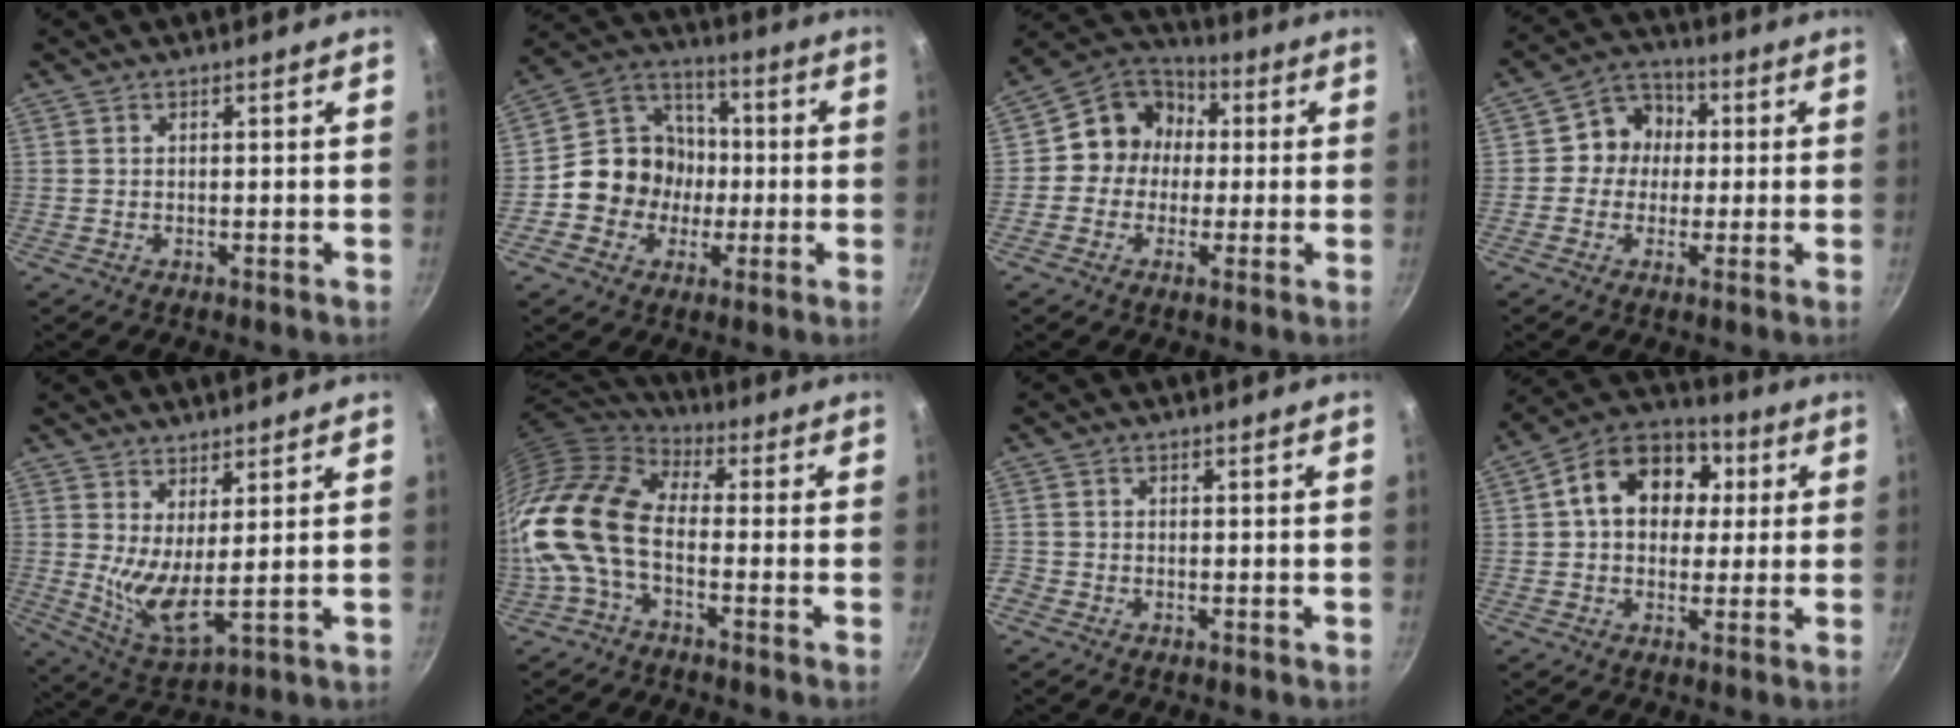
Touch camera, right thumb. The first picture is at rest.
{"total": 12.9, "force": [-2.1, 11.7, 5.0], "torque": [-0.045, 0.034, -0.053]}
{"total": 10.6, "force": [0.5, 9.7, 4.3], "torque": [-0.029, 0.025, -0.016]}
{"total": 7.9, "force": [0.4, 7.4, 2.8], "torque": [-0.001, 0.017, -0.014]}
{"total": 8.5, "force": [3.2, 2.5, 7.5], "torque": [-0.139, -0.050, 0.060]}
{"total": 17.0, "force": [-3.2, 9.6, 13.7], "torque": [-0.271, 0.029, -0.084]}
{"total": 1.5, "force": [-0.8, 1.1, 0.5], "torque": [-0.013, 0.001, -0.021]}
{"total": 15.0, "force": [2.9, 11.4, 9.3], "torque": [-0.118, 0.025, 0.028]}